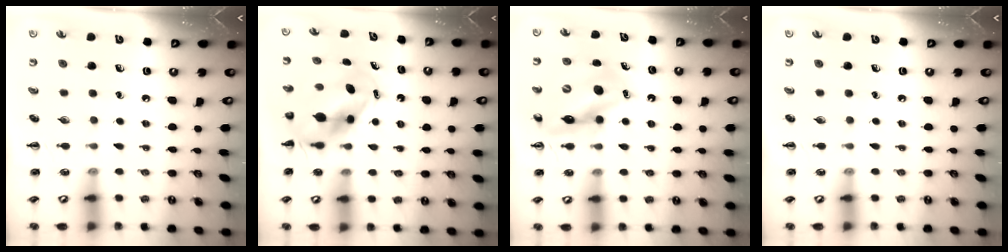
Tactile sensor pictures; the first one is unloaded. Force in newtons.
{"total": 5.7, "press": 5.6, "slide": 1.2}
{"total": 12.3, "press": 11.7, "slide": 3.7}
{"total": 0.0}